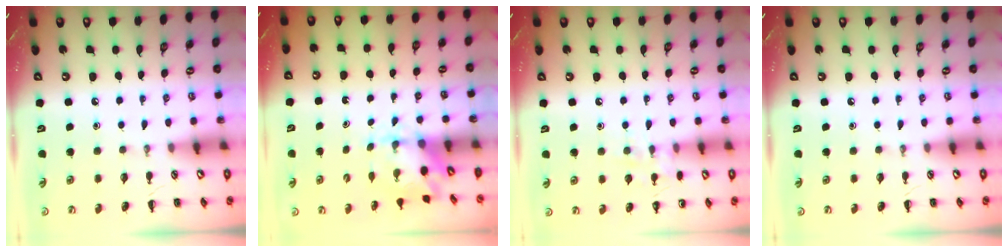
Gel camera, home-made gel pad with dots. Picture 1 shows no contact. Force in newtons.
{"total": 2.5, "press": 2.3, "slide": 1.0}
{"total": 6.8, "press": 6.7, "slide": 1.2}
{"total": 0.0}